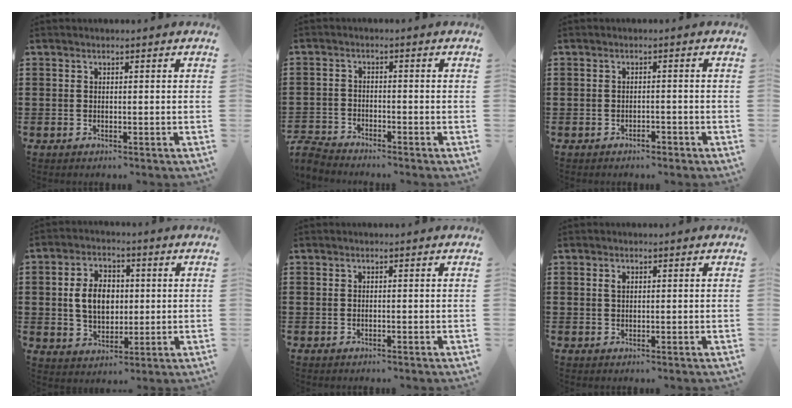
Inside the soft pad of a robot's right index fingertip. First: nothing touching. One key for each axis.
{"total": 3.0, "fx": -2.9, "fy": 0.2, "fz": 0.1, "tx": -0.013, "ty": -0.001, "tz": -0.065}
{"total": 1.3, "fx": -1.3, "fy": 0.1, "fz": 0.3, "tx": -0.012, "ty": -0.005, "tz": -0.025}
{"total": 7.0, "fx": 0.4, "fy": 4.9, "fz": 5.0, "tx": -0.112, "ty": 0.010, "tz": 0.000}
{"total": 0.0}
{"total": 1.1, "fx": 0.4, "fy": 0.7, "fz": 0.8, "tx": -0.018, "ty": 0.005, "tz": 0.007}